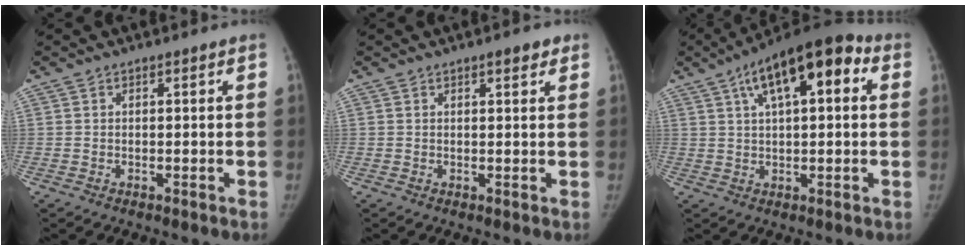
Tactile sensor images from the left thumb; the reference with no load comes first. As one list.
[{"total": 2.7, "force": [1.7, 1.1, 1.8], "torque": [-0.014, -0.006, 0.019]}, {"total": 15.9, "force": [5.8, 6.7, 13.2], "torque": [-0.177, 0.023, 0.080]}]